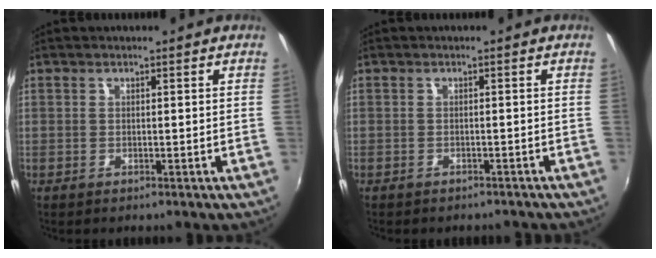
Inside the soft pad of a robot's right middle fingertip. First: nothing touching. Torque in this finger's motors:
{"motor_torque": [0.95, -1.19, 0.19, 0.06]}